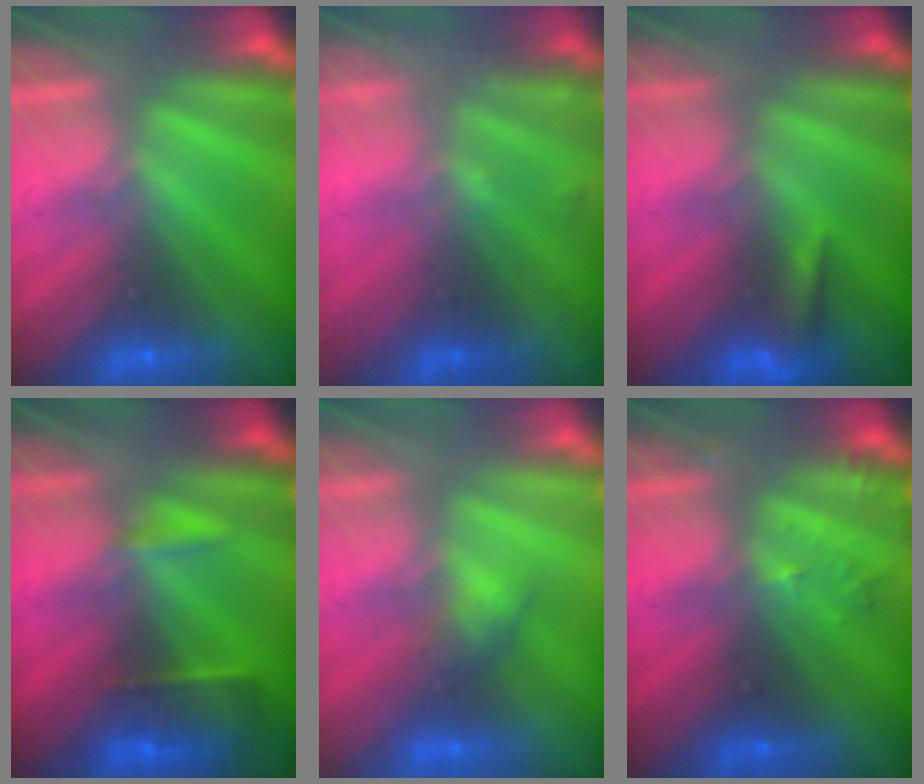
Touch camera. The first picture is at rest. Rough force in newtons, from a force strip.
{"total": 1.8}
{"total": 5.0}
{"total": 9.0}
{"total": 2.9}
{"total": 2.8}